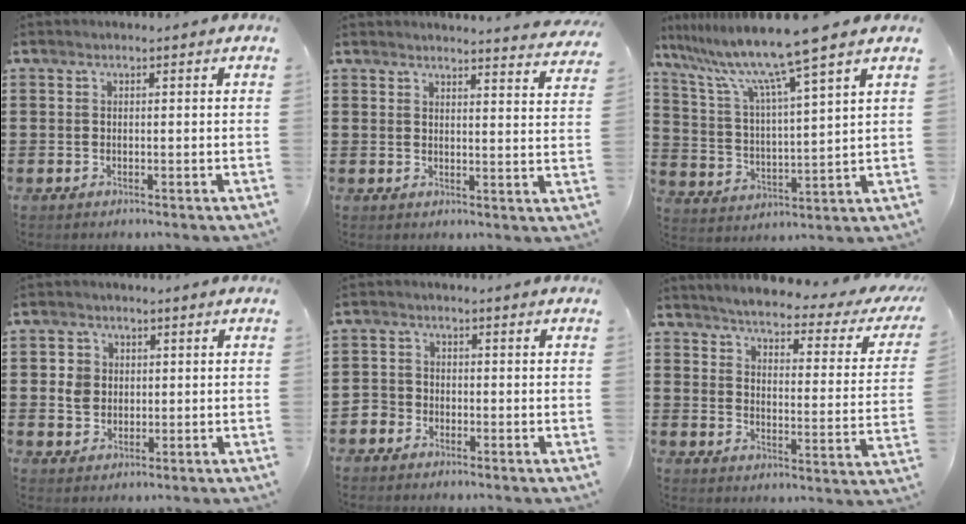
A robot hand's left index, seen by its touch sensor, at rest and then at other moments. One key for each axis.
{"total": 3.0, "fx": 3.0, "fy": -0.5, "fz": 0.3, "tx": -0.011, "ty": -0.021, "tz": 0.051}
{"total": 10.4, "fx": 8.5, "fy": -0.9, "fz": 5.8, "tx": -0.147, "ty": -0.049, "tz": 0.135}
{"total": 3.3, "fx": 0.6, "fy": 3.1, "fz": 1.0, "tx": -0.032, "ty": 0.011, "tz": 0.008}
{"total": 2.2, "fx": -1.6, "fy": 1.5, "fz": -0.1, "tx": -0.007, "ty": 0.002, "tz": -0.038}
{"total": 3.6, "fx": 3.1, "fy": -0.1, "fz": 1.8, "tx": -0.054, "ty": -0.025, "tz": 0.044}